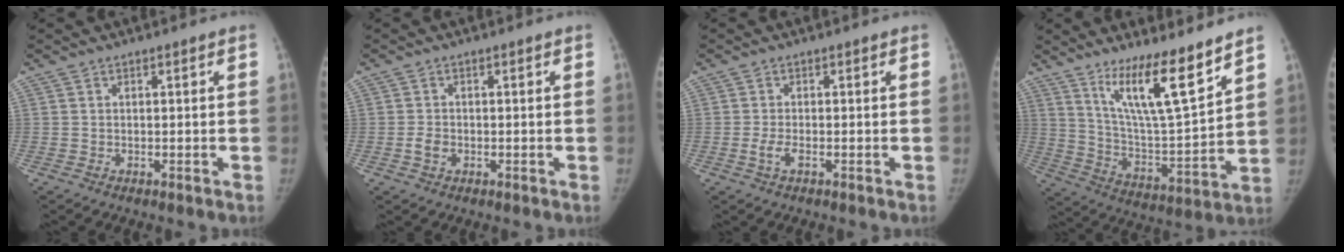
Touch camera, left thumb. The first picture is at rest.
{"total": 2.1, "force": [-0.6, 1.6, 1.3], "torque": [-0.022, 0.003, -0.010]}
{"total": 2.3, "force": [-0.7, 0.8, 2.0], "torque": [-0.048, 0.001, -0.014]}
{"total": 15.8, "force": [11.0, 2.5, 11.0], "torque": [-0.171, -0.084, 0.203]}